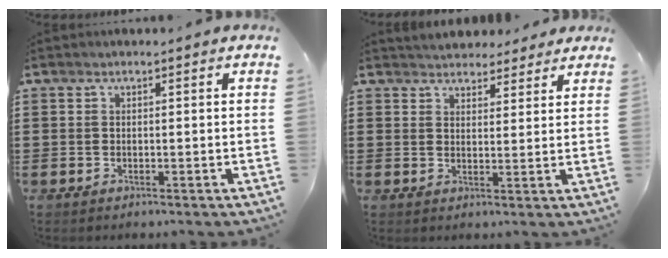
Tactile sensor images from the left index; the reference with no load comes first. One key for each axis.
{"total": 3.7, "fx": 3.5, "fy": 1.2, "fz": -0.1, "tx": -0.012, "ty": -0.008, "tz": 0.066}